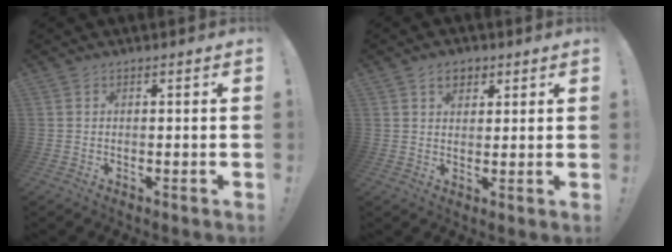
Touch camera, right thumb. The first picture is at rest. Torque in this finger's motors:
{"motor_torque": [0.22, 0.84, 0.34, 0.17, -0.04]}